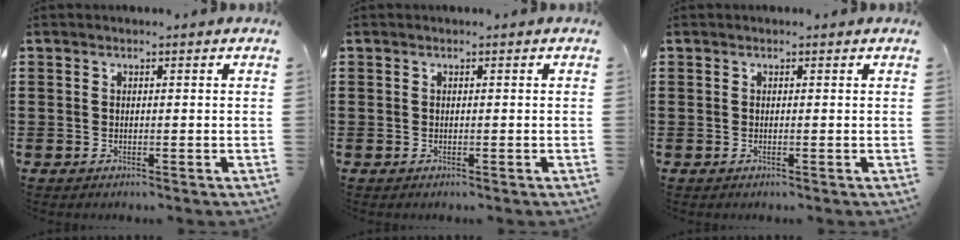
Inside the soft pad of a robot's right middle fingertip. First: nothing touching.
{"total": 0.0}
{"total": 0.0}